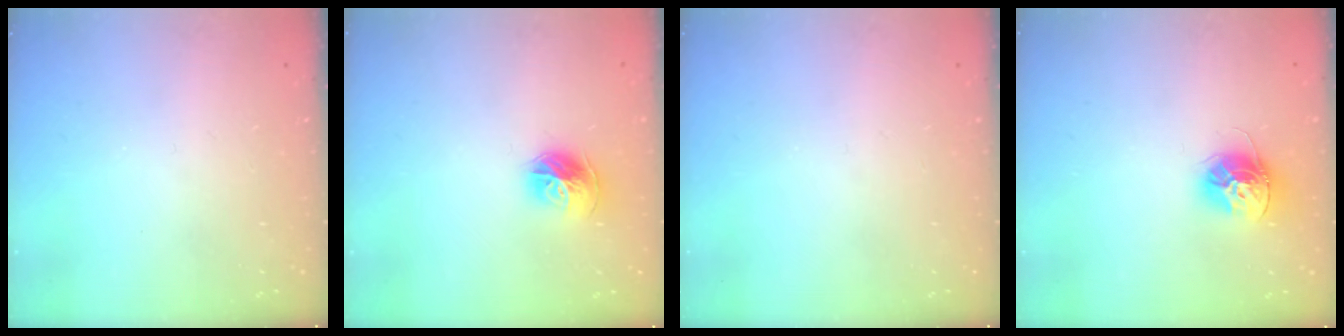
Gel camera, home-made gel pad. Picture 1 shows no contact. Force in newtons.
{"total": 10.6, "press": 10.5, "slide": 1.2}
{"total": 0.0}
{"total": 12.1, "press": 12.1, "slide": 0.5}